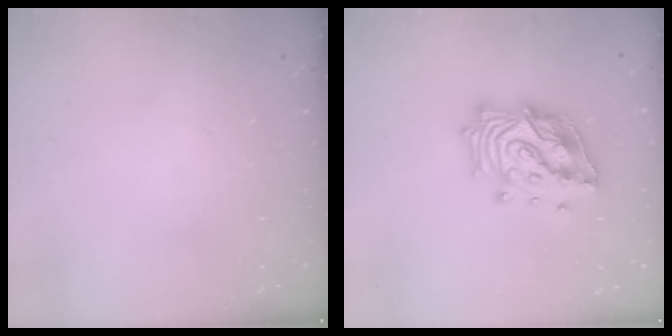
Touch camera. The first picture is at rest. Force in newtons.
{"total": 18.9, "press": 18.7, "slide": 2.6}